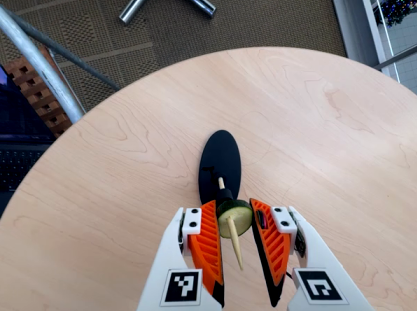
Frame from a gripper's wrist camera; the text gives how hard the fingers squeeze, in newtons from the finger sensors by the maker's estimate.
{"total": 9.8, "left": 9.9, "right": 9.7}